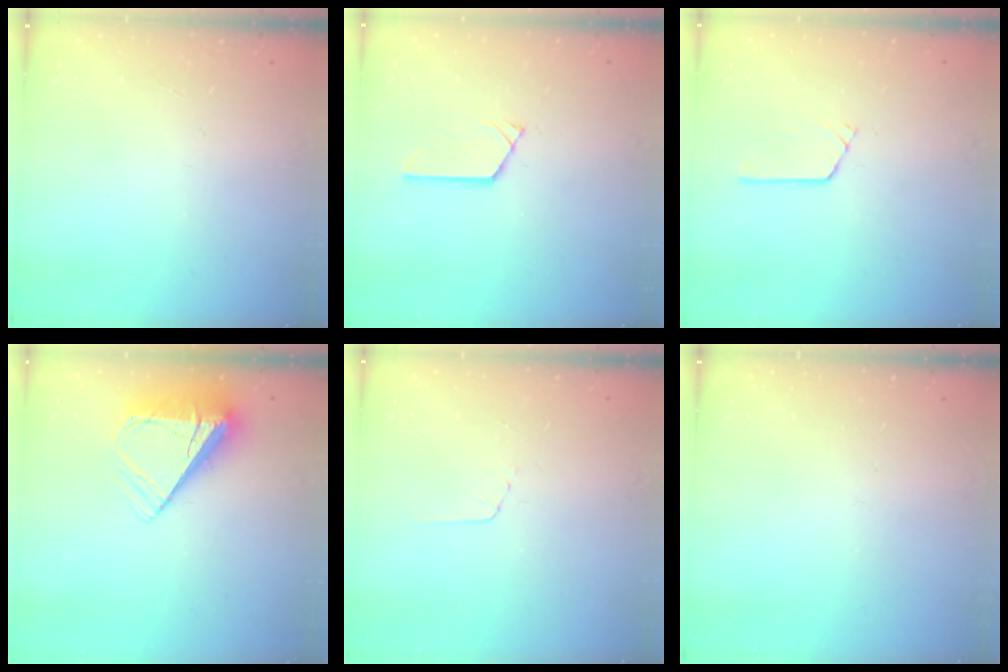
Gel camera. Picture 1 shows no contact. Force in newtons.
{"total": 2.9, "press": 2.9, "slide": 0.3}
{"total": 4.7, "press": 4.7, "slide": 0.3}
{"total": 9.8, "press": 9.7, "slide": 1.4}
{"total": 2.7, "press": 2.7, "slide": 0.2}
{"total": 0.0}